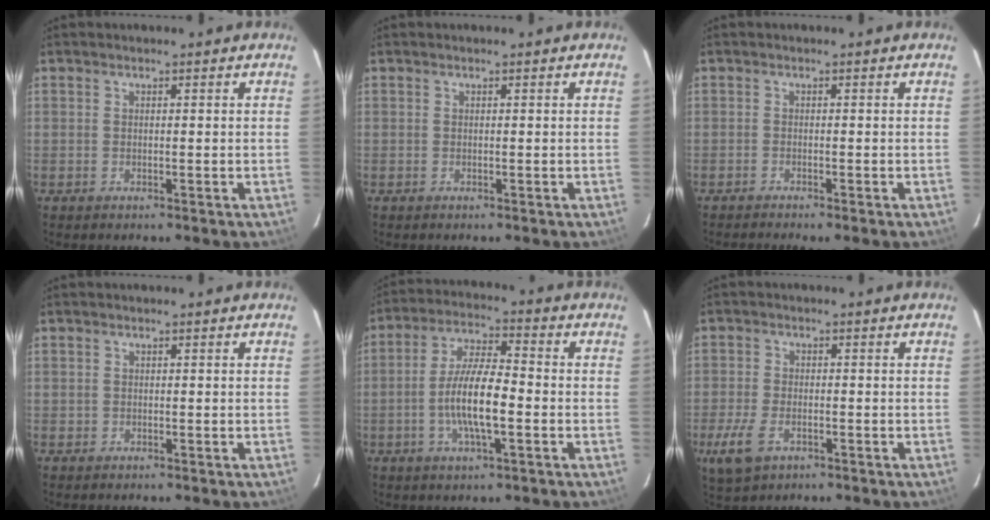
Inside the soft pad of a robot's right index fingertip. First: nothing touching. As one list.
[{"total": 0.0}, {"total": 1.6, "force": [-1.5, -0.2, 0.7], "torque": [-0.020, -0.007, -0.025]}, {"total": 0.8, "force": [-0.3, 0.7, 0.0], "torque": [0.003, 0.000, -0.003]}, {"total": 10.3, "force": [-2.5, 2.4, 9.7], "torque": [-0.192, 0.004, -0.048]}, {"total": 7.2, "force": [-3.5, 4.0, 4.9], "torque": [-0.125, -0.012, -0.063]}]